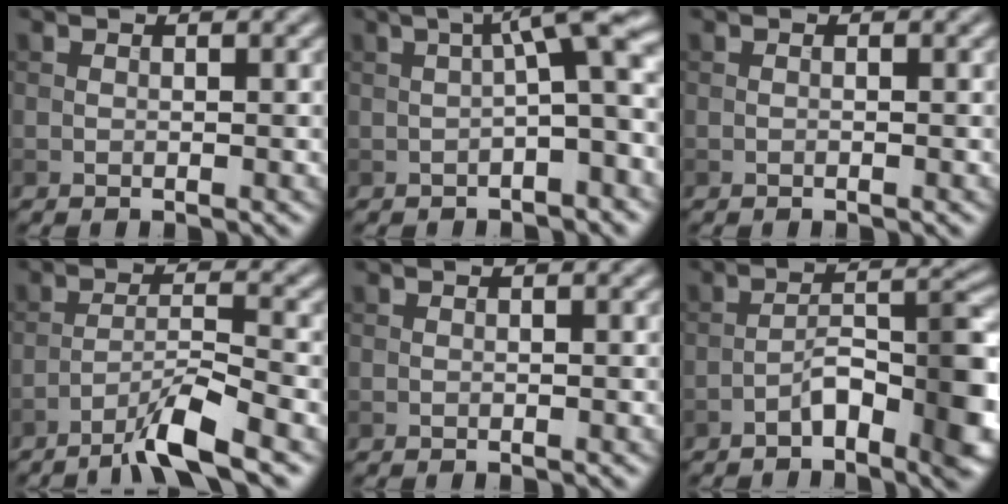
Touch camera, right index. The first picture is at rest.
{"total": 6.3, "force": [0.8, 1.2, 6.1], "torque": [-0.079, 0.022, 0.004]}
{"total": 0.0}
{"total": 4.8, "force": [-3.4, 0.3, 3.4], "torque": [-0.060, 0.009, -0.070]}
{"total": 0.0}
{"total": 6.0, "force": [-3.1, 1.8, 4.8], "torque": [-0.071, 0.016, -0.051]}